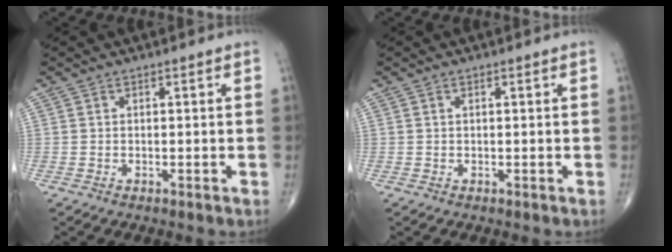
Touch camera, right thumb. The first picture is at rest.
{"total": 0.5, "force": [0.2, 0.2, 0.5], "torque": [-0.011, 0.004, 0.005]}